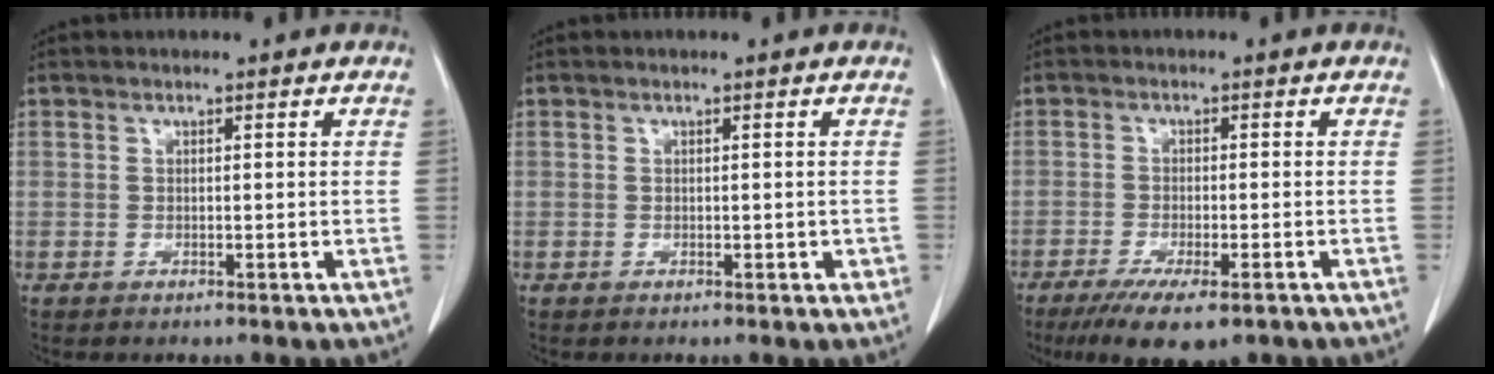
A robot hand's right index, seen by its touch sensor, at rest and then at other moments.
{"total": 1.0, "force": [-0.3, 0.6, 0.7], "torque": [-0.006, 0.001, -0.004]}
{"total": 9.3, "force": [-6.5, 2.1, 6.4], "torque": [-0.096, -0.019, -0.098]}